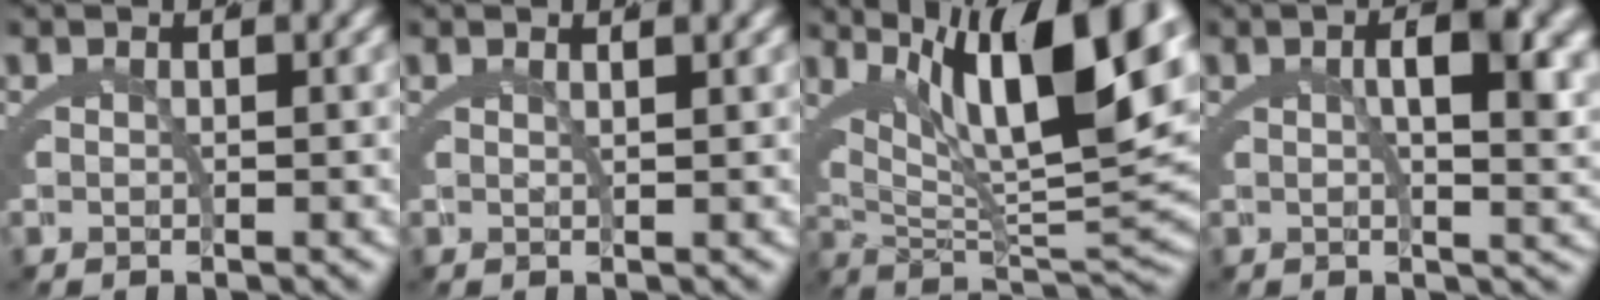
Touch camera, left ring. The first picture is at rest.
{"total": 1.3, "force": [0.9, -0.9, 0.5], "torque": [-0.005, 0.001, 0.018]}
{"total": 15.2, "force": [5.1, 6.2, 12.9], "torque": [-0.186, 0.012, 0.080]}
{"total": 5.1, "force": [1.3, 0.5, 4.9], "torque": [-0.056, 0.006, 0.018]}